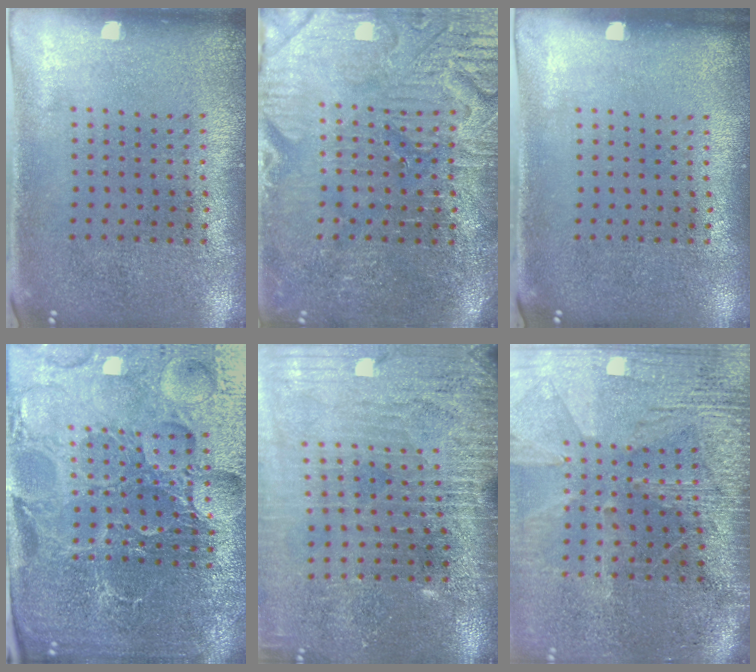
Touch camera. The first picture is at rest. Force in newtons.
{"total": 4.0, "press": 3.8, "slide": 1.4}
{"total": 0.0}
{"total": 5.6, "press": 5.2, "slide": 2.1}
{"total": 4.2, "press": 3.6, "slide": 2.1}
{"total": 3.8, "press": 3.3, "slide": 1.8}